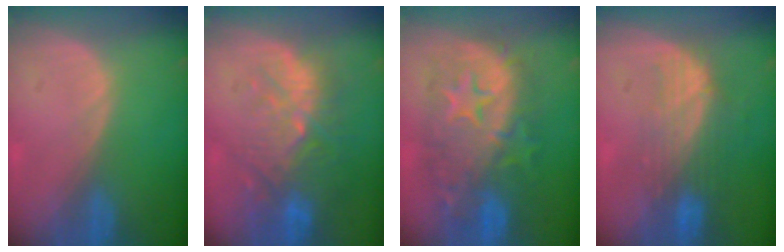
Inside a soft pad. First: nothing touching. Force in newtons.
{"total": 11.0, "press": 9.6, "slide": 5.3}
{"total": 12.5, "press": 12.5, "slide": 1.1}
{"total": 7.5, "press": 6.9, "slide": 2.8}